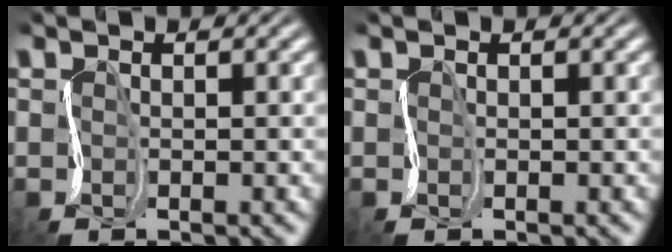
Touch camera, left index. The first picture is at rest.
{"total": 0.0}